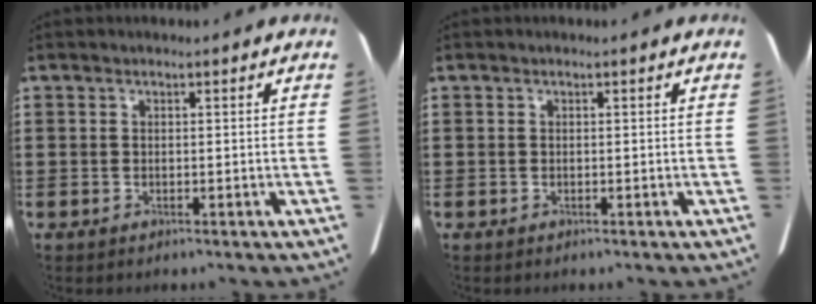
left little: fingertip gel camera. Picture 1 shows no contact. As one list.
[{"total": 0.0}]